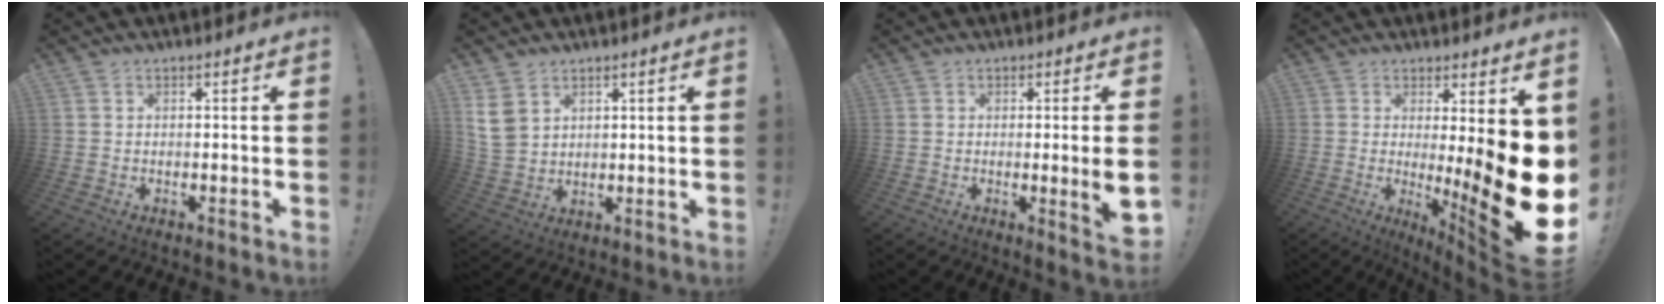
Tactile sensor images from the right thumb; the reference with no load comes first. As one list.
[{"total": 7.7, "force": [4.1, 5.4, 3.7], "torque": [-0.076, -0.013, 0.080]}, {"total": 6.6, "force": [-0.6, 0.1, 6.6], "torque": [-0.088, -0.013, -0.008]}, {"total": 19.9, "force": [-1.6, 3.4, 19.5], "torque": [-0.244, -0.045, -0.011]}]